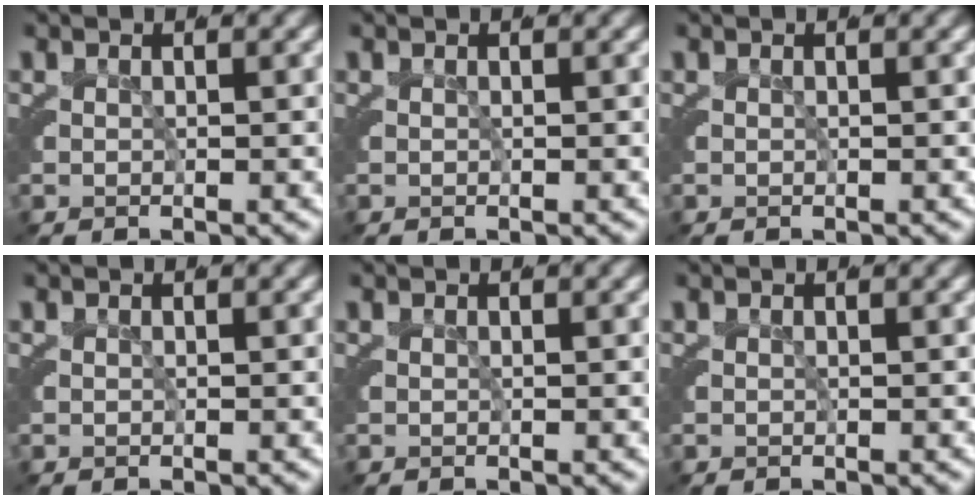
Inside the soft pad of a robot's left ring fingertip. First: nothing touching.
{"total": 0.0}
{"total": 0.0}
{"total": 0.0}
{"total": 0.0}
{"total": 0.0}